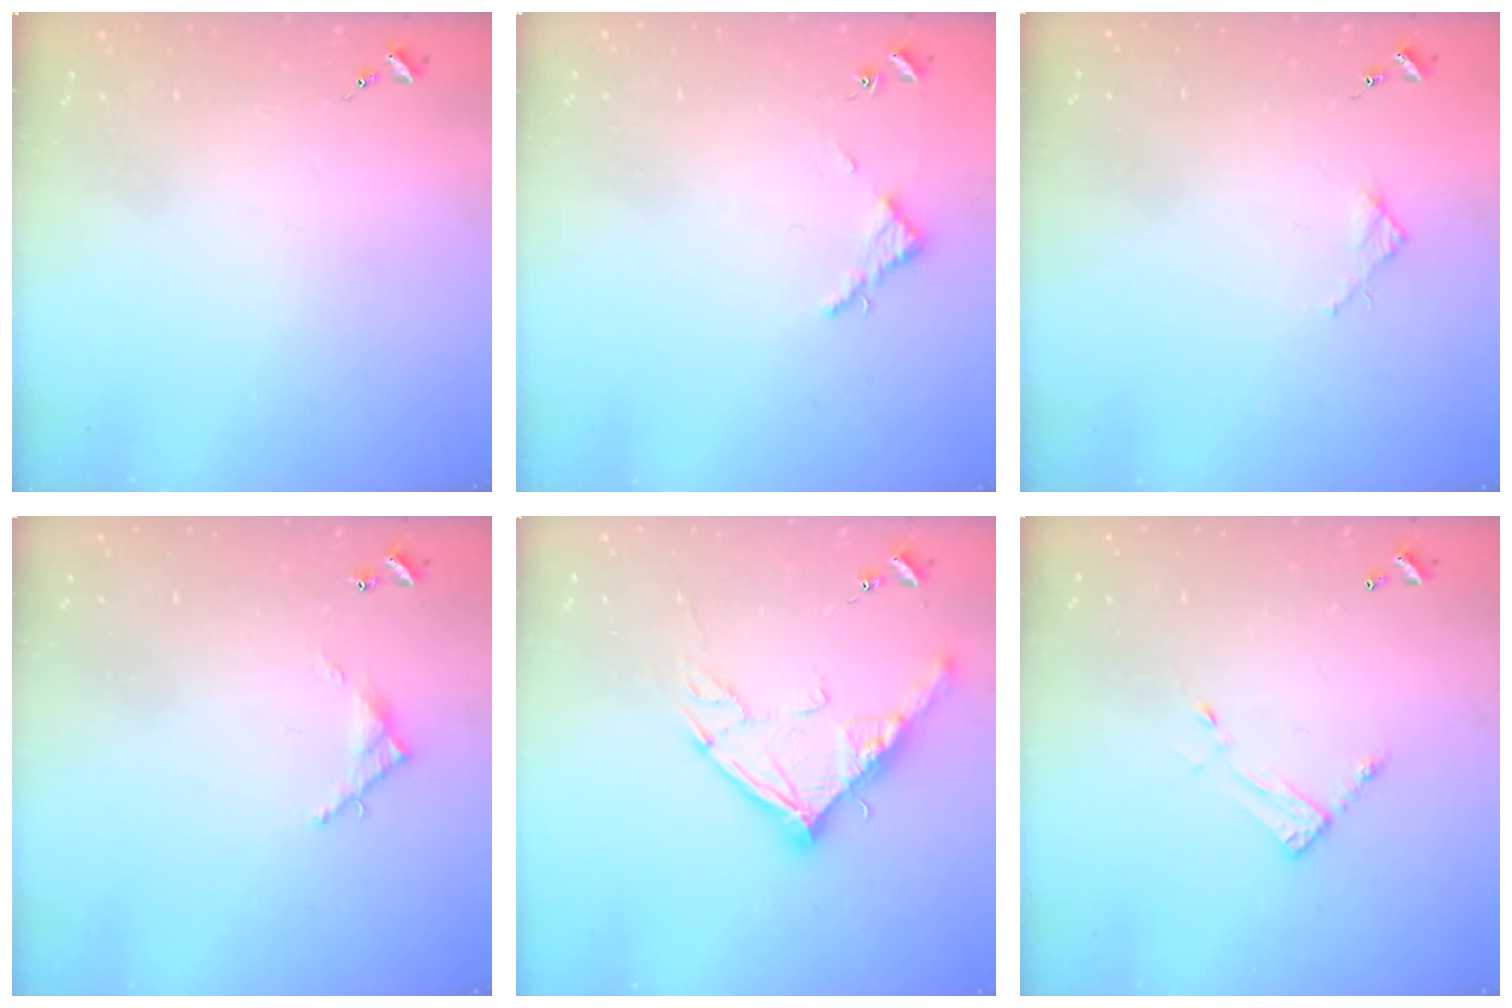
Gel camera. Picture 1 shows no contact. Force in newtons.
{"total": 2.8, "press": 2.8, "slide": 0.3}
{"total": 2.7, "press": 2.7, "slide": 0.3}
{"total": 5.5, "press": 5.5, "slide": 0.3}
{"total": 14.5, "press": 14.4, "slide": 1.4}
{"total": 7.1, "press": 7.1, "slide": 0.5}